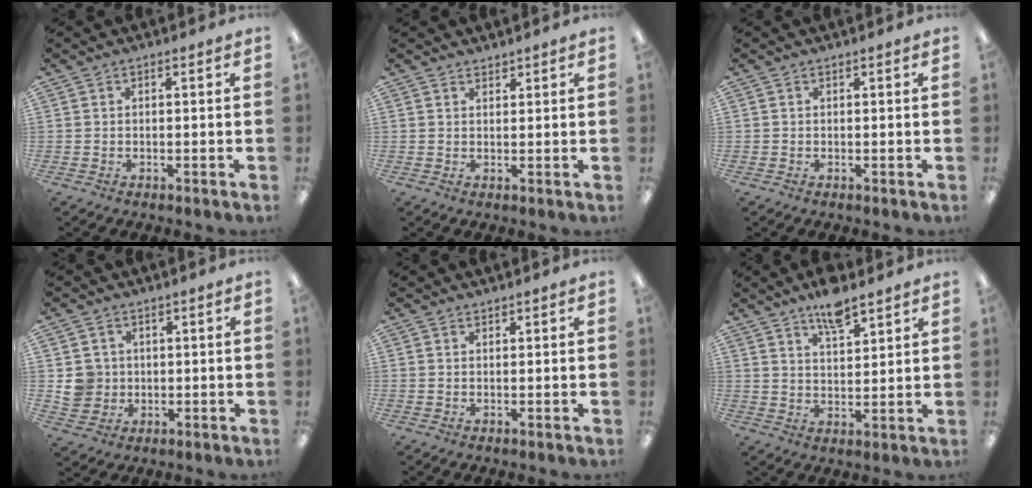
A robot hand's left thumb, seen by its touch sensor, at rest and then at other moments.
{"total": 1.4, "force": [1.4, 0.3, -0.1], "torque": [0.001, -0.003, 0.027]}
{"total": 0.0}
{"total": 5.4, "force": [1.1, 5.2, 1.0], "torque": [-0.016, 0.009, 0.022]}
{"total": 0.7, "force": [0.7, 0.1, 0.0], "torque": [0.000, 0.000, 0.013]}
{"total": 7.7, "force": [6.1, 2.4, 4.1], "torque": [-0.062, -0.036, 0.104]}